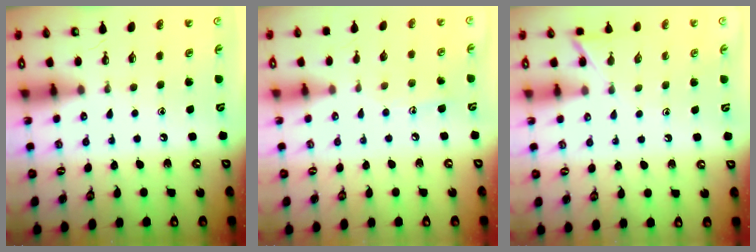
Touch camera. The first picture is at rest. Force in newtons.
{"total": 6.3, "press": 6.3, "slide": 0.3}
{"total": 5.2, "press": 5.1, "slide": 0.6}